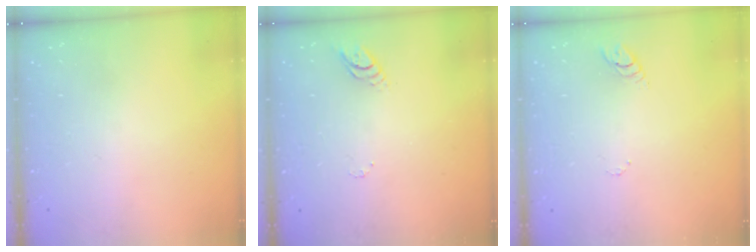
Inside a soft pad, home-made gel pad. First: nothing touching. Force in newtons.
{"total": 3.4, "press": 3.4, "slide": 0.4}
{"total": 2.9, "press": 2.9, "slide": 0.4}